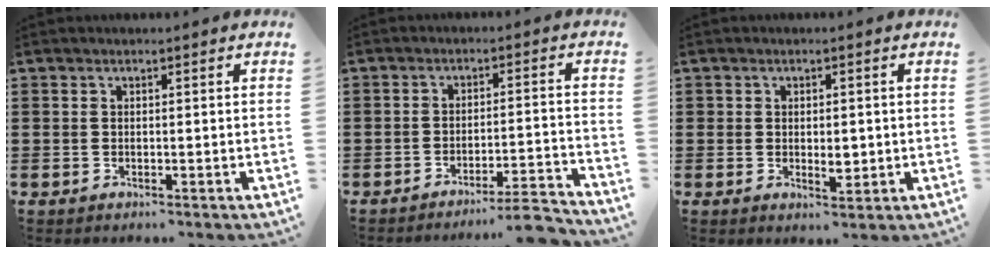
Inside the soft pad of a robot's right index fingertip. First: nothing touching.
{"total": 4.9, "force": [-4.5, -0.3, 1.8], "torque": [-0.031, -0.012, -0.090]}
{"total": 2.8, "force": [-0.2, 1.6, 2.3], "torque": [-0.036, 0.001, -0.006]}